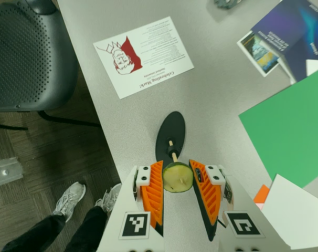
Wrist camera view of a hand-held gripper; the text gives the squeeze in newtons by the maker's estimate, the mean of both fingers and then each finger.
{"total": 8.6, "left": 8.7, "right": 8.5}